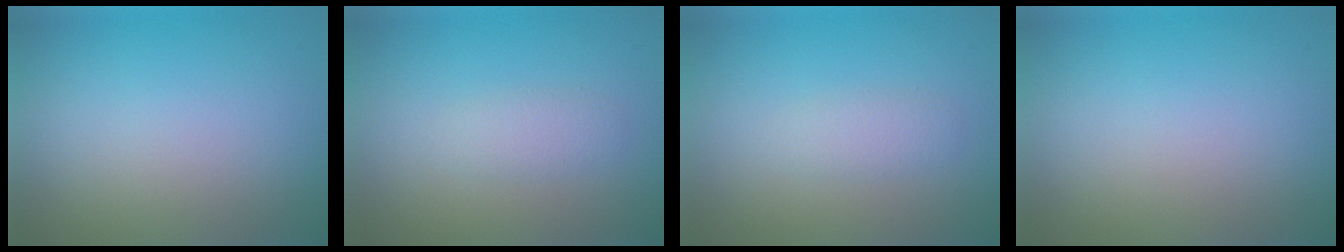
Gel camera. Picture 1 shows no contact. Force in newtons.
{"total": 1.5, "press": 1.5, "slide": 0.0}
{"total": 1.5, "press": 1.5, "slide": 0.0}
{"total": 0.0}